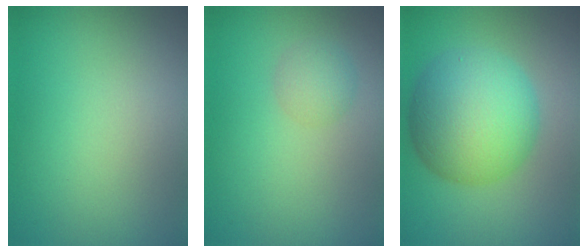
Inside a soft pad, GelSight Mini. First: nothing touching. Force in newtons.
{"total": 1.6, "press": 1.6, "slide": 0.0}
{"total": 8.9, "press": 8.9, "slide": 0.1}